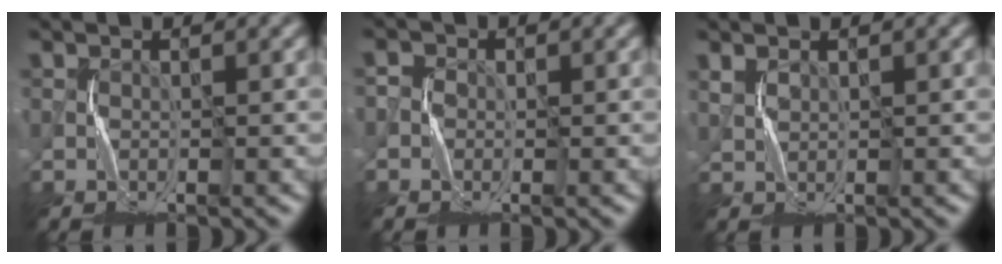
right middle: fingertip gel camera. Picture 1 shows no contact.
{"total": 1.3, "force": [-0.3, 1.3, 0.0], "torque": [0.007, 0.002, -0.018]}
{"total": 0.9, "force": [0.7, 0.5, 0.3], "torque": [-0.015, -0.004, 0.019]}